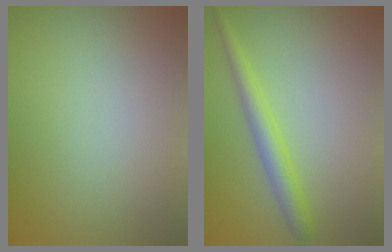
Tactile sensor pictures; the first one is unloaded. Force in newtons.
{"total": 2.6, "press": 2.6, "slide": 0.2}